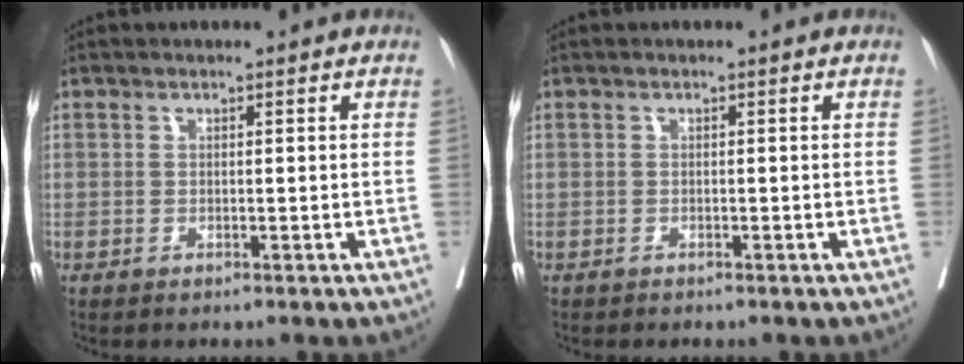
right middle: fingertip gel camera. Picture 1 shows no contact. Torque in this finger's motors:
{"motor_torque": [-0.07, 0.05, -0.02, 0.01]}